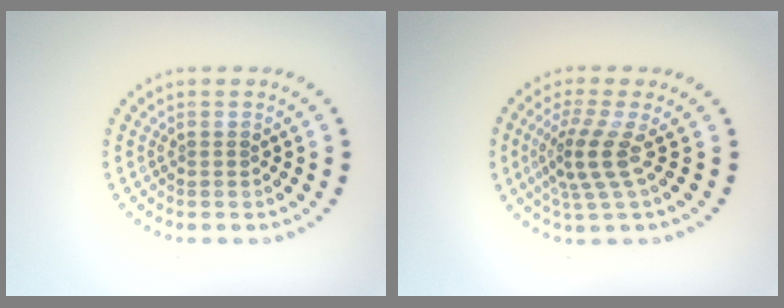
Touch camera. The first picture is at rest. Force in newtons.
{"total": 3.5, "press": 2.4, "slide": 2.5}